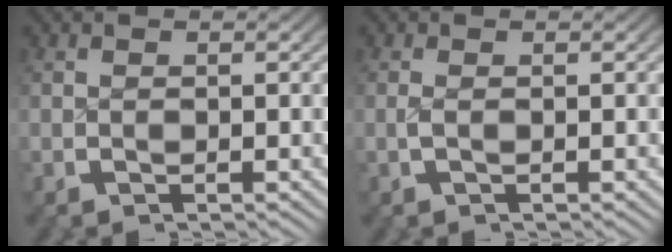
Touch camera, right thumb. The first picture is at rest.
{"total": 0.6, "force": [-0.1, 0.1, 0.6], "torque": [-0.022, -0.006, 0.002]}